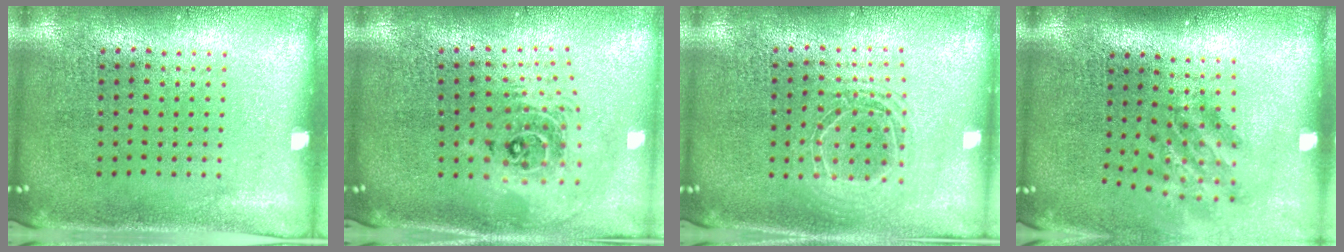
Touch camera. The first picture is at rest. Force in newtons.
{"total": 2.1, "press": 1.7, "slide": 1.4}
{"total": 1.7, "press": 1.4, "slide": 0.9}
{"total": 1.9, "press": 1.2, "slide": 1.4}